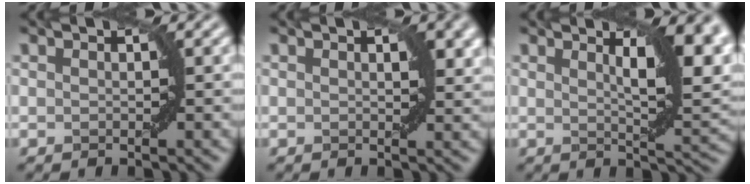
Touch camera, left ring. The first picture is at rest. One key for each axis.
{"total": 2.1, "fx": 0.8, "fy": 0.8, "fz": 1.7, "tx": -0.018, "ty": 0.000, "tz": 0.016}
{"total": 7.2, "fx": 2.7, "fy": 2.0, "fz": 6.4, "tx": -0.078, "ty": 0.001, "tz": 0.044}